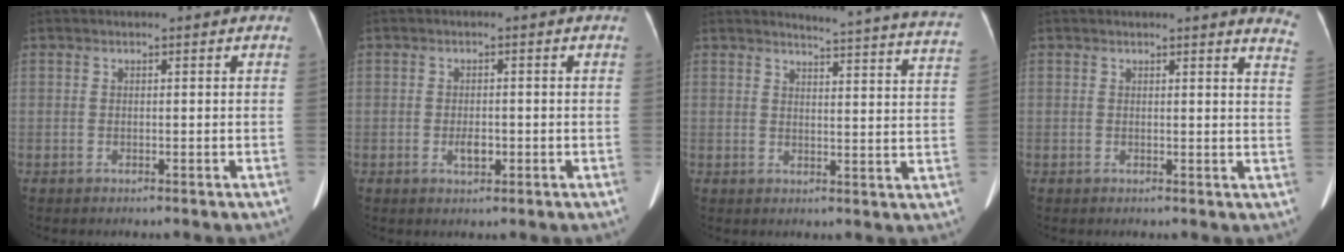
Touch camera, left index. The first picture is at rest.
{"total": 2.2, "force": [-0.8, 1.1, 1.8], "torque": [-0.034, 0.001, -0.009]}
{"total": 18.6, "force": [18.0, -0.5, 4.7], "torque": [-0.060, -0.105, 0.185]}
{"total": 6.2, "force": [5.9, 0.2, 1.6], "torque": [-0.007, -0.038, 0.030]}